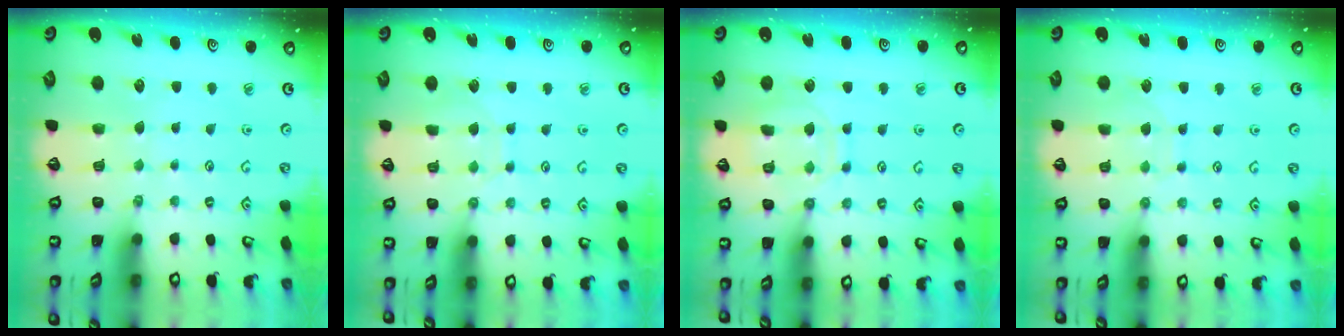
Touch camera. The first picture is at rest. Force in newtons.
{"total": 5.3, "press": 5.3, "slide": 0.6}
{"total": 11.8, "press": 11.8, "slide": 0.8}
{"total": 6.2, "press": 6.1, "slide": 0.6}